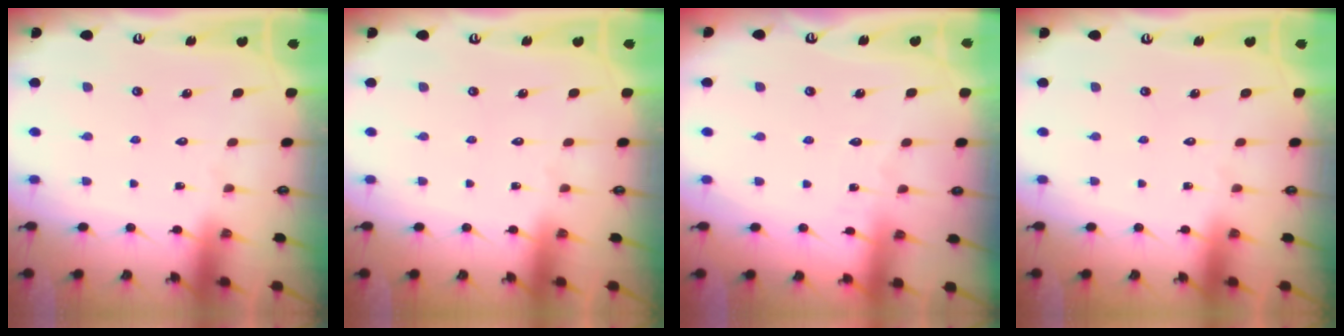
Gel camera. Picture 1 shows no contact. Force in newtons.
{"total": 0.0}
{"total": 2.2, "press": 2.2, "slide": 0.2}
{"total": 0.0}